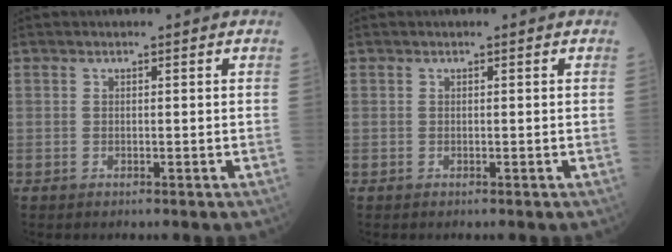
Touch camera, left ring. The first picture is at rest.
{"total": 0.0}